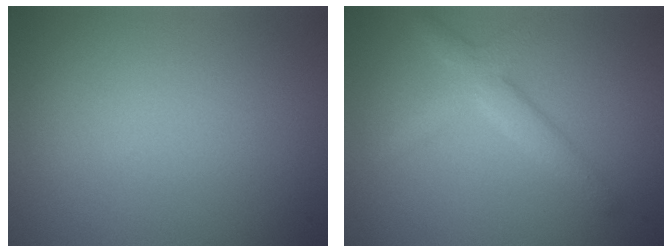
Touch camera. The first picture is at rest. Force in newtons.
{"total": 3.2, "press": 3.1, "slide": 0.1}